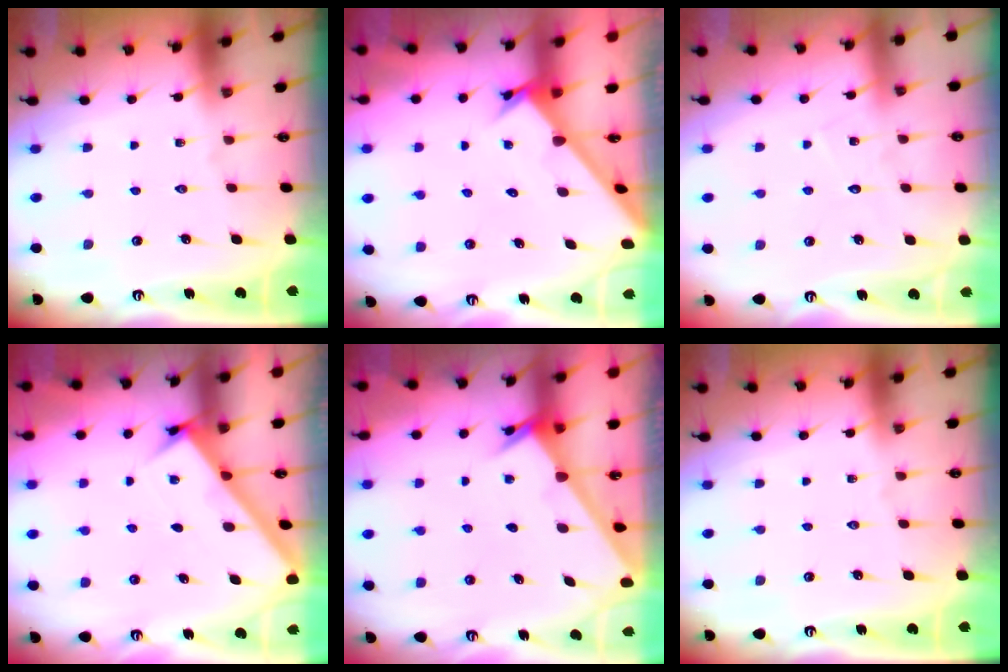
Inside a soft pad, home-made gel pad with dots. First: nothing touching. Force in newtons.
{"total": 2.7, "press": 2.7, "slide": 0.2}
{"total": 4.7, "press": 4.7, "slide": 0.4}
{"total": 3.1, "press": 3.1, "slide": 0.1}
{"total": 2.4, "press": 2.4, "slide": 0.2}
{"total": 0.0}